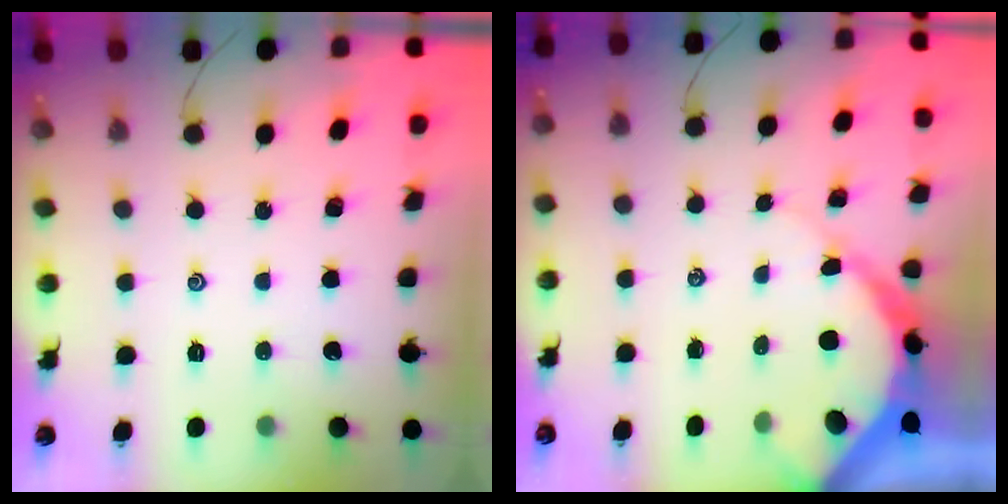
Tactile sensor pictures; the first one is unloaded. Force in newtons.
{"total": 8.5, "press": 8.5, "slide": 0.9}